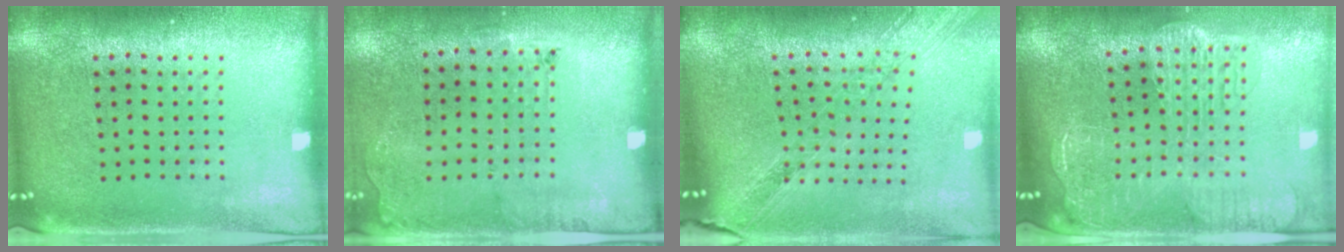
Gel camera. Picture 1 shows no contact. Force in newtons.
{"total": 1.8, "press": 1.2, "slide": 1.3}
{"total": 1.2, "press": 1.2, "slide": 0.3}
{"total": 2.8, "press": 2.3, "slide": 1.5}